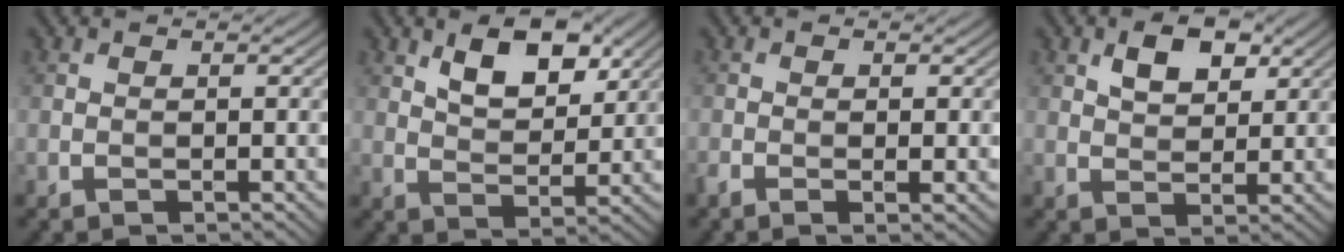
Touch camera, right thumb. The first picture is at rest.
{"total": 7.2, "force": [3.9, 3.5, 4.9], "torque": [-0.086, -0.002, 0.069]}
{"total": 1.8, "force": [-0.7, 0.4, 1.7], "torque": [-0.033, -0.002, -0.014]}
{"total": 4.7, "force": [2.3, 2.6, 3.2], "torque": [-0.057, 0.000, 0.040]}